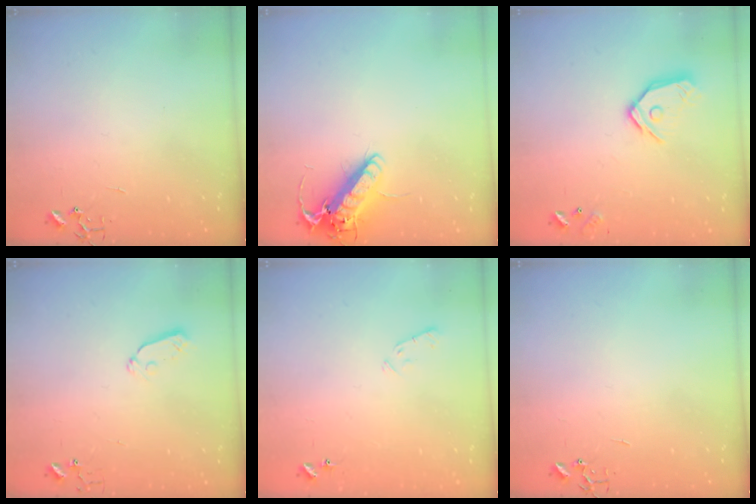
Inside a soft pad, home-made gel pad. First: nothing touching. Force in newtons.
{"total": 13.5, "press": 13.2, "slide": 2.7}
{"total": 12.1, "press": 12.0, "slide": 1.5}
{"total": 3.7, "press": 3.6, "slide": 0.5}
{"total": 4.5, "press": 4.5, "slide": 0.4}
{"total": 0.0}